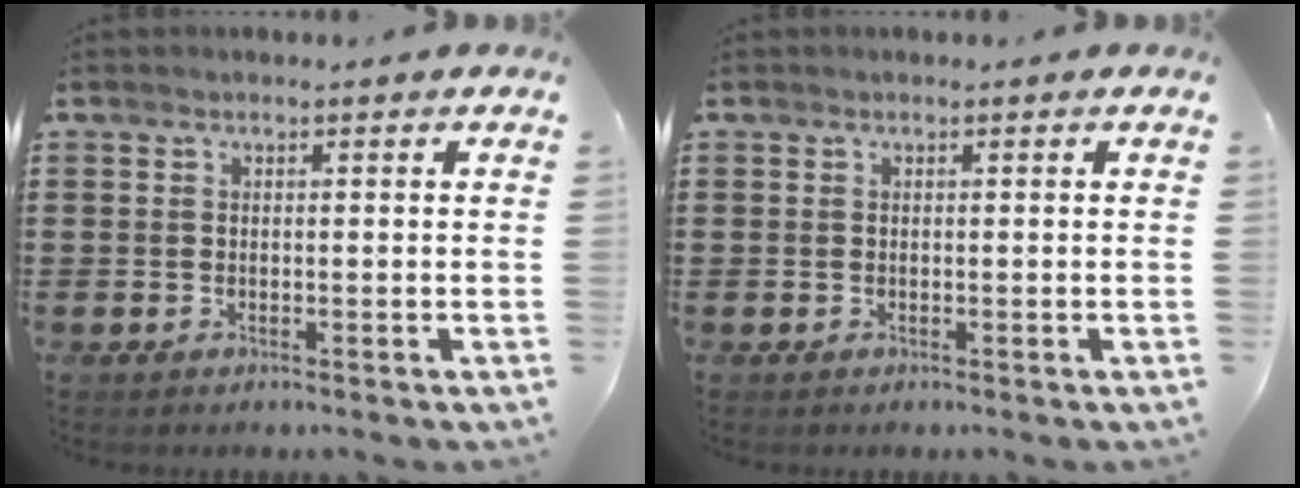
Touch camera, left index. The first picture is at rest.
{"total": 0.0}